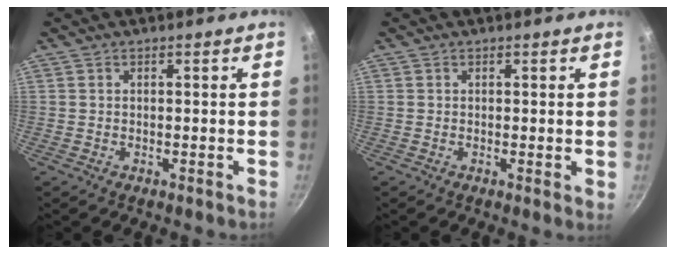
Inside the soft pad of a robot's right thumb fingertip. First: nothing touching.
{"total": 0.9, "force": [0.1, 0.3, 0.9], "torque": [-0.013, -0.004, -0.001]}